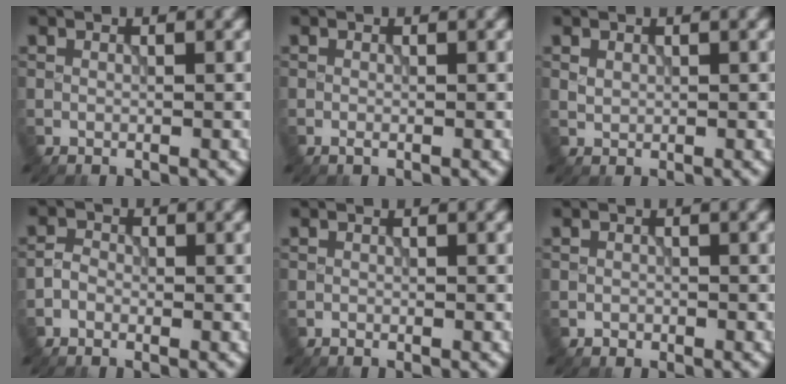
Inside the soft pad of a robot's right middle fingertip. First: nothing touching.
{"total": 0.6, "force": [-0.3, 0.2, 0.4], "torque": [-0.008, 0.001, -0.004]}
{"total": 0.7, "force": [0.3, 0.6, 0.2], "torque": [-0.006, -0.003, 0.008]}
{"total": 1.3, "force": [-0.7, 1.1, 0.5], "torque": [-0.004, 0.003, -0.018]}
{"total": 0.0}
{"total": 0.7, "force": [-0.4, 0.5, -0.1], "torque": [0.004, -0.003, -0.008]}